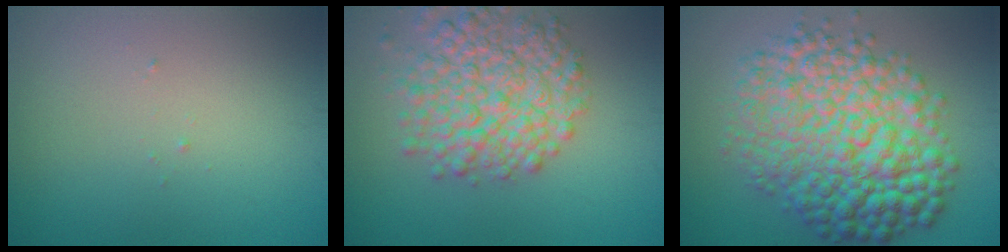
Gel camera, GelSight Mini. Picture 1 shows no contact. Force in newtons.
{"total": 7.0, "press": 7.0, "slide": 0.3}
{"total": 10.9, "press": 10.9, "slide": 0.0}